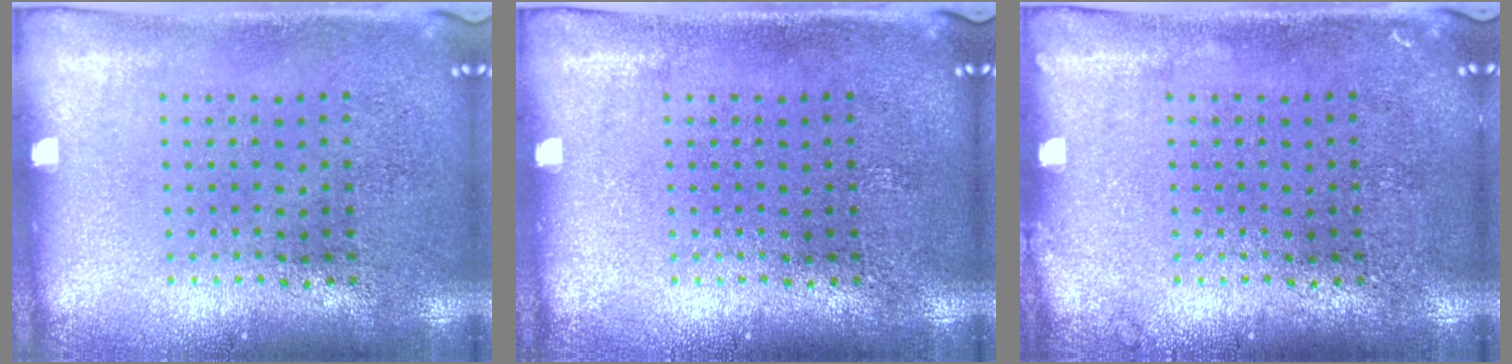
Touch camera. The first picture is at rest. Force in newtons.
{"total": 0.0}
{"total": 0.6, "press": 0.5, "slide": 0.1}